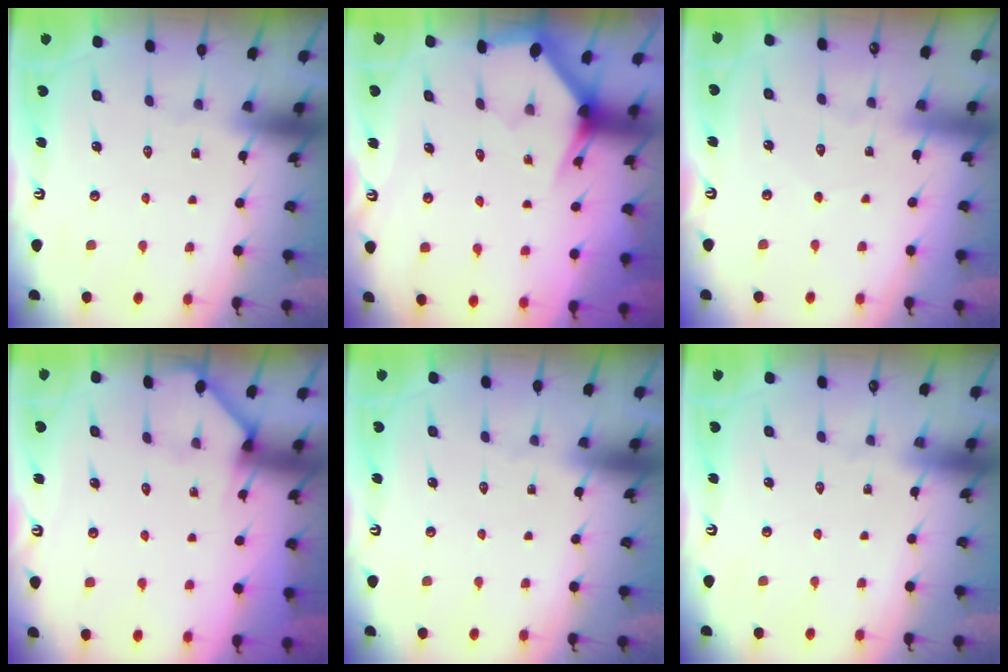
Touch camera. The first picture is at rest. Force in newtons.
{"total": 2.9, "press": 2.9, "slide": 0.0}
{"total": 2.8, "press": 2.7, "slide": 0.4}
{"total": 3.0, "press": 3.0, "slide": 0.2}
{"total": 0.0}
{"total": 0.0}